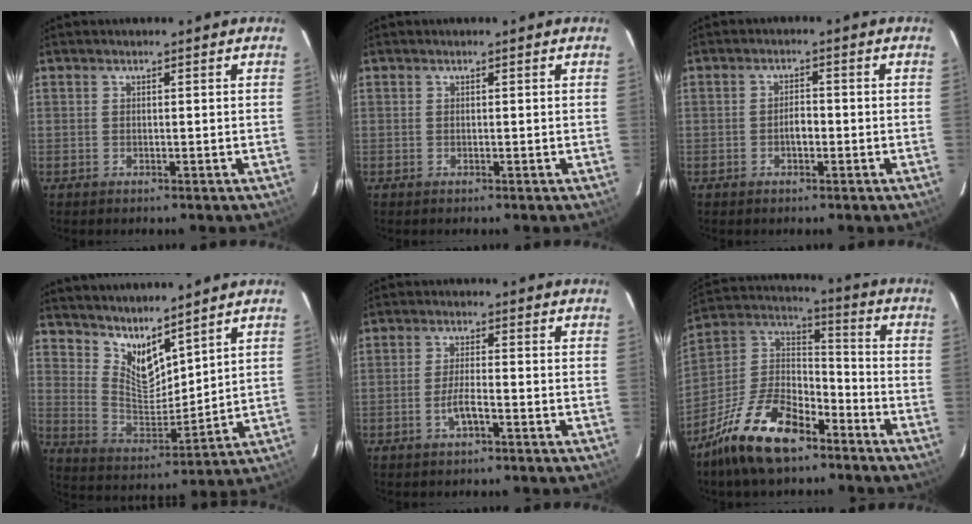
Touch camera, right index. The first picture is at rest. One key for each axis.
{"total": 0.0}
{"total": 2.2, "fx": -0.9, "fy": 1.1, "fz": 1.7, "tx": -0.033, "ty": 0.004, "tz": -0.015}
{"total": 9.9, "fx": 8.2, "fy": 2.8, "fz": 4.8, "tx": -0.088, "ty": -0.012, "tz": 0.161}
{"total": 3.7, "fx": -1.9, "fy": 0.6, "fz": 3.1, "tx": -0.064, "ty": -0.002, "tz": -0.037}
{"total": 18.9, "fx": -12.5, "fy": 8.6, "fz": 11.2, "tx": -0.240, "ty": 0.011, "tz": -0.227}